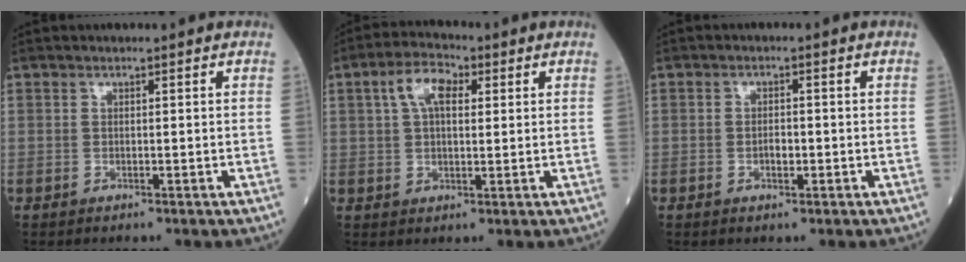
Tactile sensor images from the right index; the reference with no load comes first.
{"total": 6.4, "force": [2.2, 3.2, 5.2], "torque": [-0.103, 0.020, 0.040]}
{"total": 2.0, "force": [-0.5, 1.0, 1.7], "torque": [-0.027, 0.003, -0.007]}